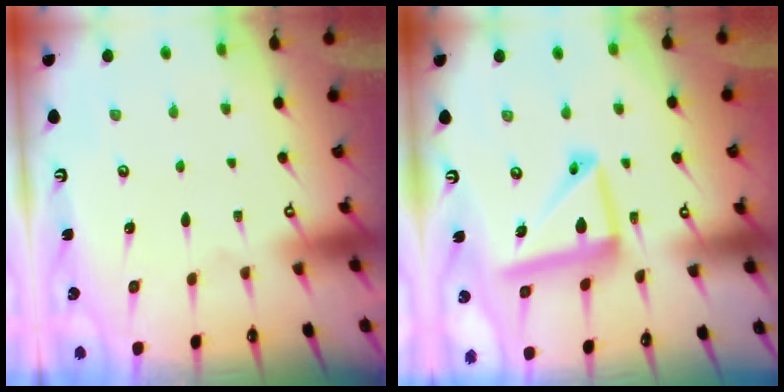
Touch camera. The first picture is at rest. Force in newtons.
{"total": 13.6, "press": 13.5, "slide": 1.5}